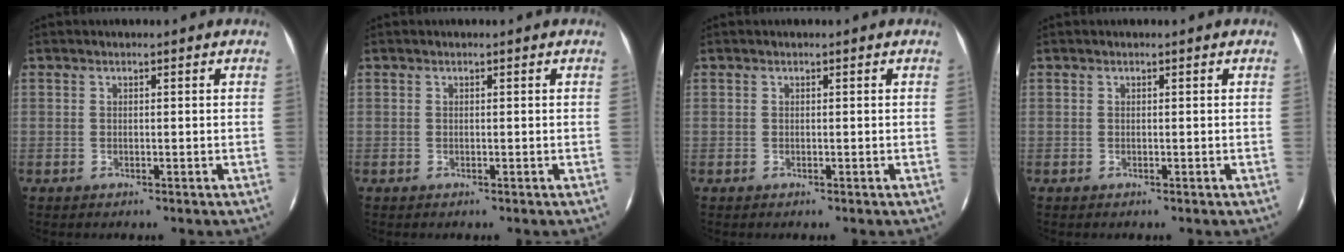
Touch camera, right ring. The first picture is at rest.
{"total": 0.0}
{"total": 0.0}
{"total": 0.0}